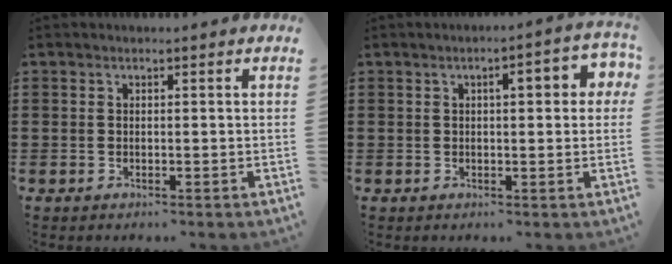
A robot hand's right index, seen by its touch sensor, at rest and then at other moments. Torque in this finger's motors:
{"motor_torque": [0.63, -0.10, 0.22, 0.05]}